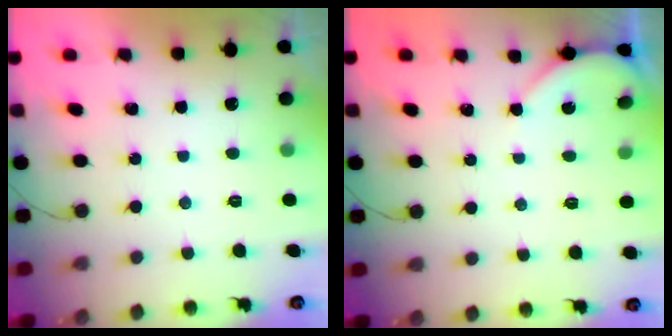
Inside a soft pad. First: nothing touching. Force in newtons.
{"total": 2.1, "press": 2.1, "slide": 0.3}